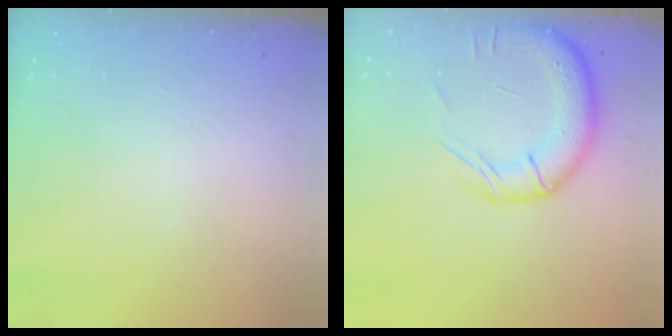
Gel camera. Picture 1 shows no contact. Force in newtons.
{"total": 18.0, "press": 17.8, "slide": 2.8}